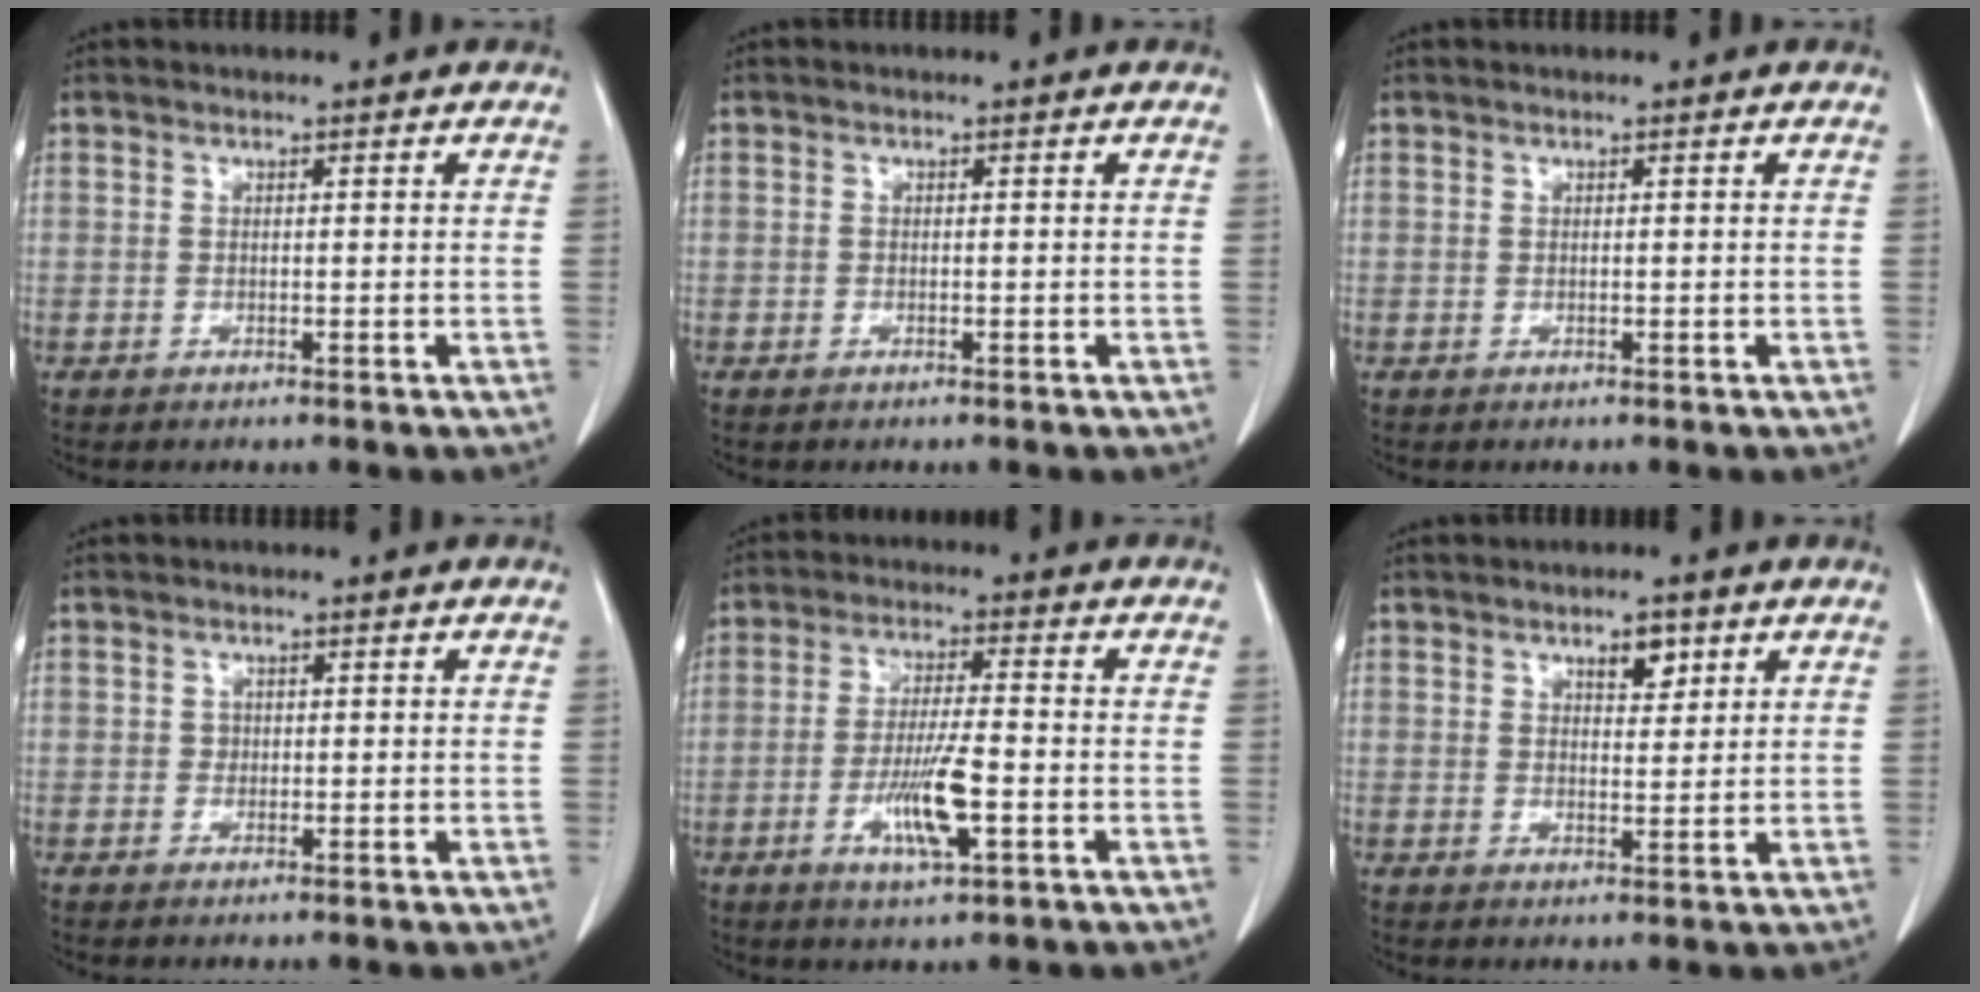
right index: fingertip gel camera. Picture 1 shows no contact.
{"total": 0.9, "force": [-0.4, 0.6, 0.5], "torque": [-0.011, 0.002, -0.005]}
{"total": 0.0}
{"total": 1.3, "force": [0.0, 1.2, 0.5], "torque": [-0.010, 0.010, 0.003]}
{"total": 8.7, "force": [-2.9, 1.5, 8.1], "torque": [-0.154, -0.005, -0.049]}
{"total": 3.9, "force": [2.0, 1.8, 2.8], "torque": [-0.045, 0.001, 0.035]}